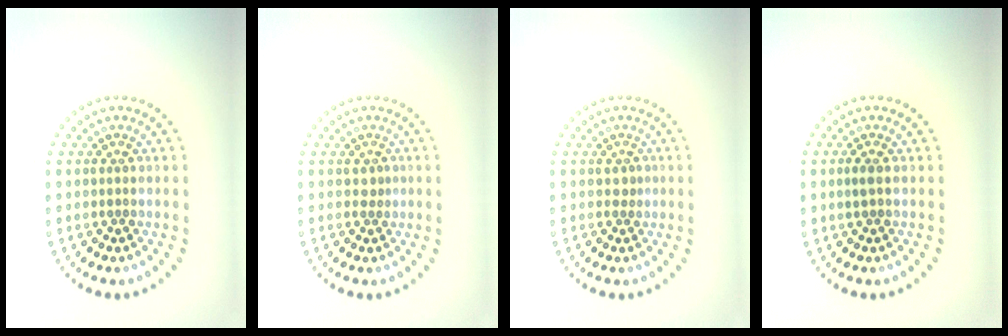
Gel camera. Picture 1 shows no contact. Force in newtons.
{"total": 0.9, "press": 0.5, "slide": 0.8}
{"total": 0.8, "press": 0.6, "slide": 0.6}
{"total": 0.7, "press": 0.7, "slide": 0.3}